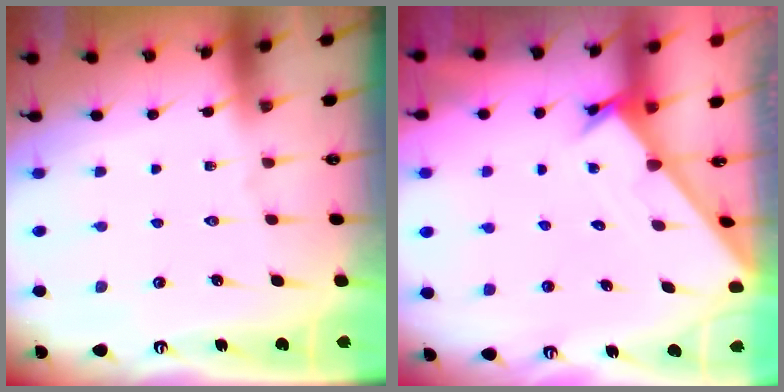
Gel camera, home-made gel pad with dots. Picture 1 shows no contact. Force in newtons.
{"total": 1.7, "press": 1.7, "slide": 0.1}